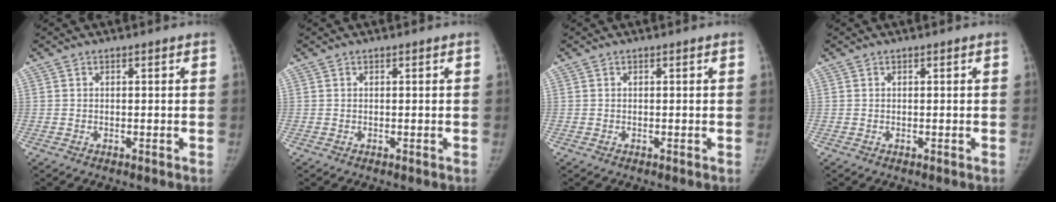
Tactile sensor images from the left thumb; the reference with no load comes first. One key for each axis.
{"total": 0.0}
{"total": 0.0}
{"total": 0.0}